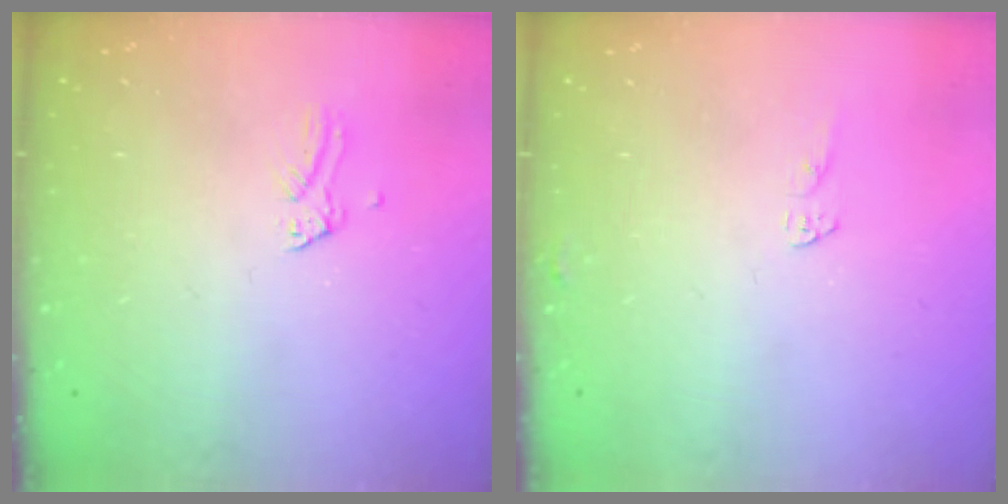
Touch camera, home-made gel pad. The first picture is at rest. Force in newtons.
{"total": 4.8, "press": 4.7, "slide": 0.3}